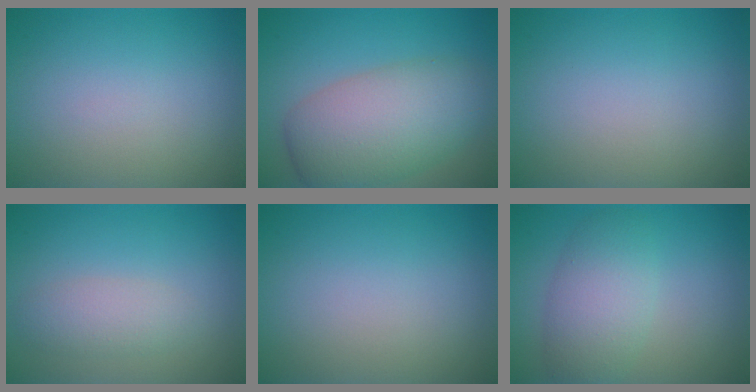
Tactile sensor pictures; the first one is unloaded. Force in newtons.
{"total": 7.7, "press": 7.7, "slide": 0.7}
{"total": 0.0}
{"total": 2.3, "press": 2.3, "slide": 0.1}
{"total": 0.0}
{"total": 4.6, "press": 4.6, "slide": 0.2}